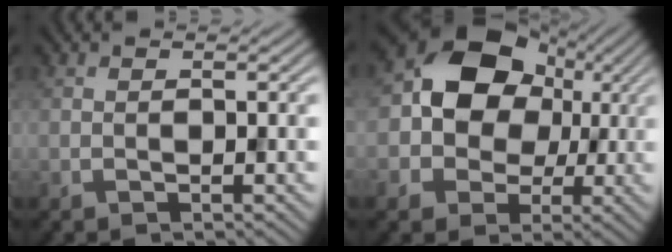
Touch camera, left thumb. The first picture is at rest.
{"total": 10.6, "force": [0.9, 8.9, 5.8], "torque": [-0.098, 0.000, 0.003]}